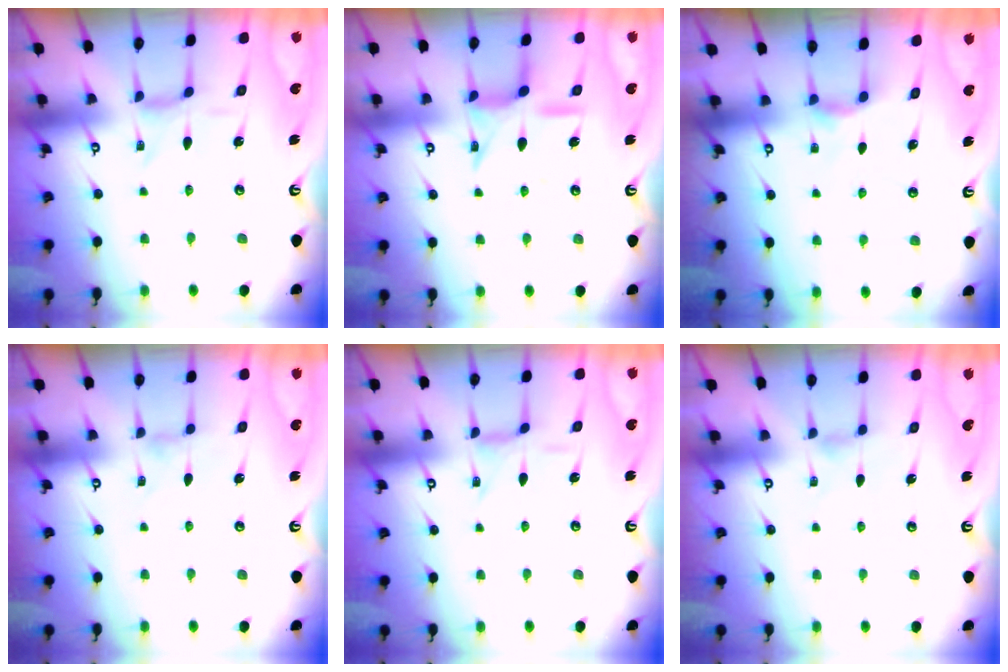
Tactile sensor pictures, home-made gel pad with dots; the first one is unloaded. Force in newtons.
{"total": 12.0, "press": 11.9, "slide": 0.9}
{"total": 2.3, "press": 2.3, "slide": 0.4}
{"total": 0.8, "press": 0.7, "slide": 0.4}
{"total": 1.6, "press": 1.6, "slide": 0.4}
{"total": 0.6, "press": 0.5, "slide": 0.2}